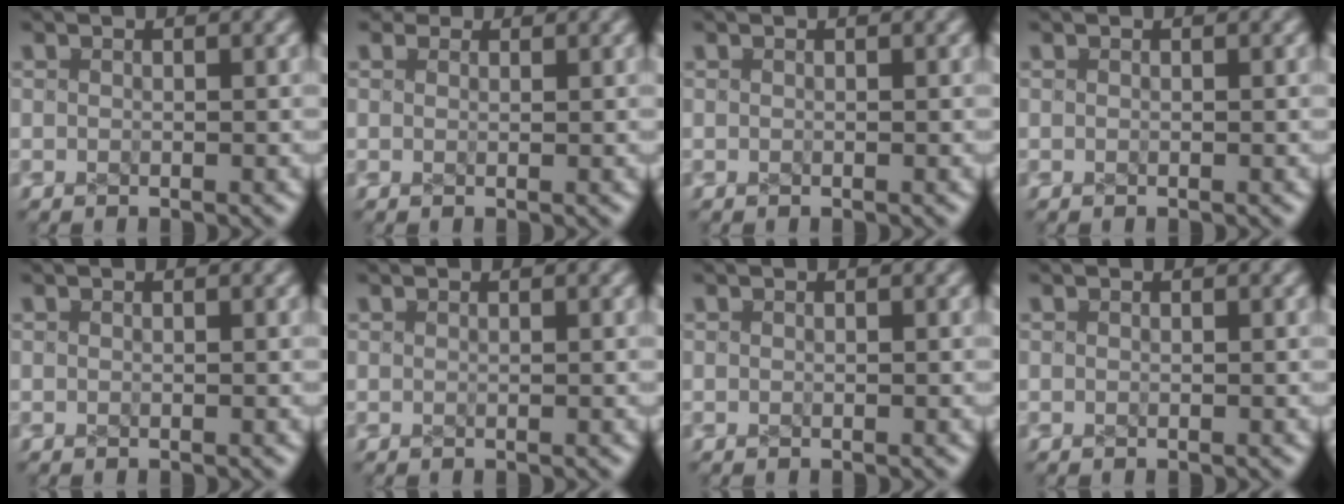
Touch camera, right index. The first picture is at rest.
{"total": 0.8, "force": [0.6, 0.6, 0.2], "torque": [-0.012, -0.007, 0.010]}
{"total": 0.0}
{"total": 0.0}
{"total": 0.0}
{"total": 0.0}
{"total": 0.0}
{"total": 0.0}